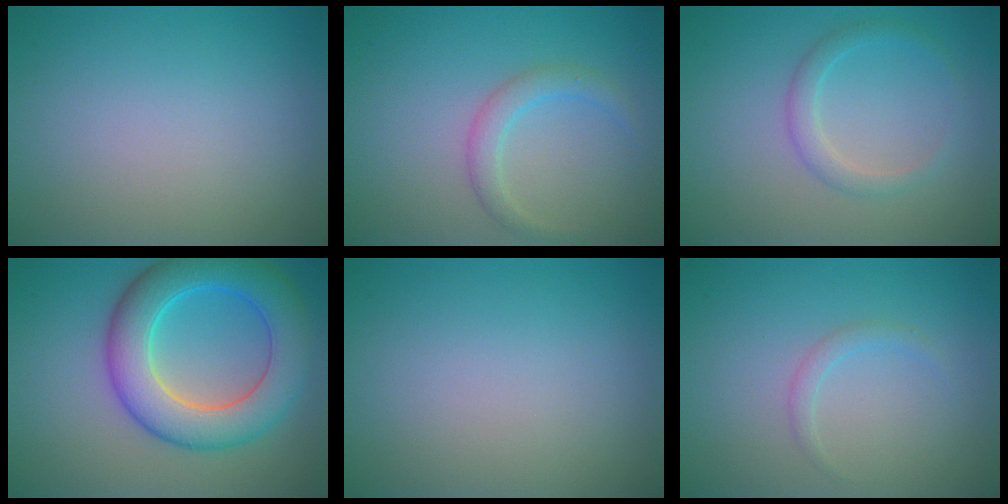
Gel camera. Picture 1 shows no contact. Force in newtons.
{"total": 2.1, "press": 2.1, "slide": 0.0}
{"total": 1.8, "press": 1.8, "slide": 0.1}
{"total": 8.3, "press": 8.3, "slide": 0.0}
{"total": 0.0}
{"total": 1.0, "press": 1.0, "slide": 0.1}